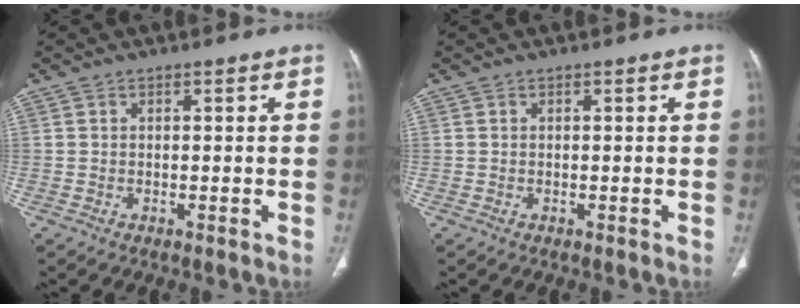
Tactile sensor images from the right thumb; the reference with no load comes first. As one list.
[{"total": 0.0}]